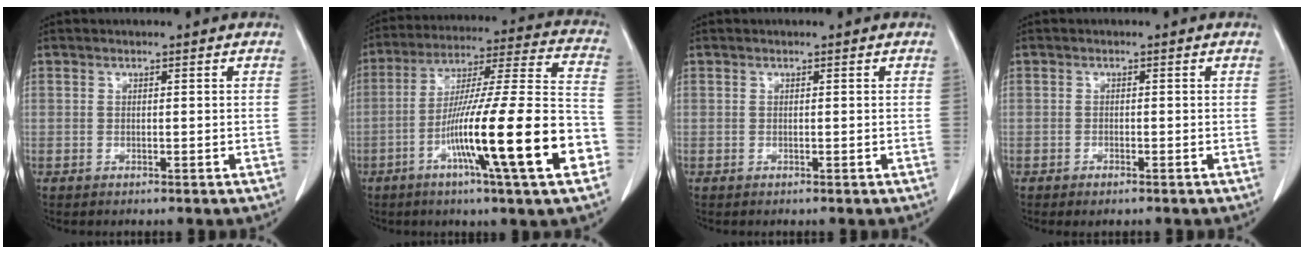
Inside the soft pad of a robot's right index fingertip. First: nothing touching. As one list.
[{"total": 22.1, "force": [-8.1, 0.3, 20.6], "torque": [-0.314, -0.015, -0.137]}, {"total": 0.0}, {"total": 1.0, "force": [-0.7, 0.2, 0.7], "torque": [-0.019, -0.005, -0.007]}]